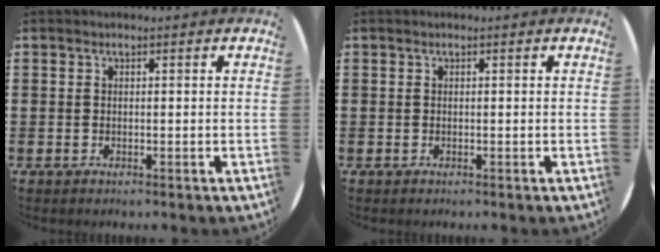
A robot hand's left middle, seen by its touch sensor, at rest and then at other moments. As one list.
[{"total": 0.0}]